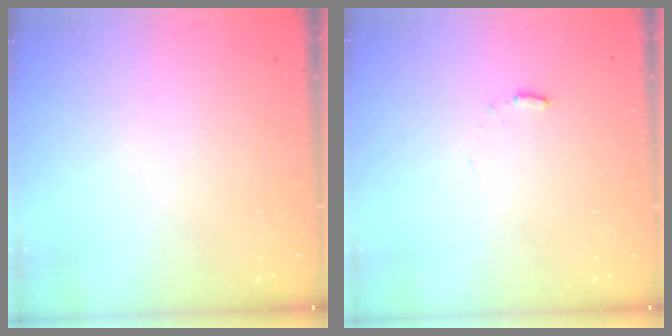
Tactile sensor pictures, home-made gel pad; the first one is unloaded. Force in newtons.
{"total": 5.8, "press": 5.8, "slide": 0.4}